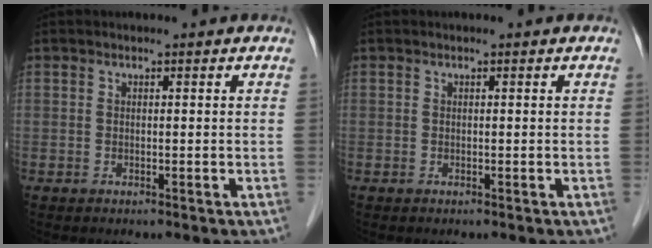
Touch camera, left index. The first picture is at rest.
{"total": 0.0}